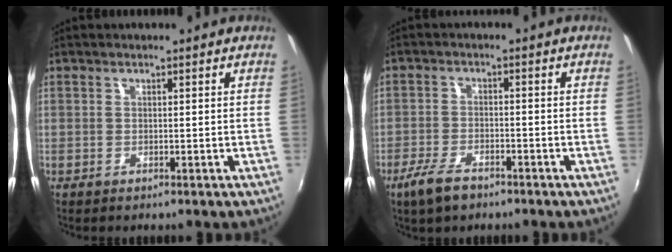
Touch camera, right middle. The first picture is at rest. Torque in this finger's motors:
{"motor_torque": [0.46, -0.46, 0.28, 0.03]}